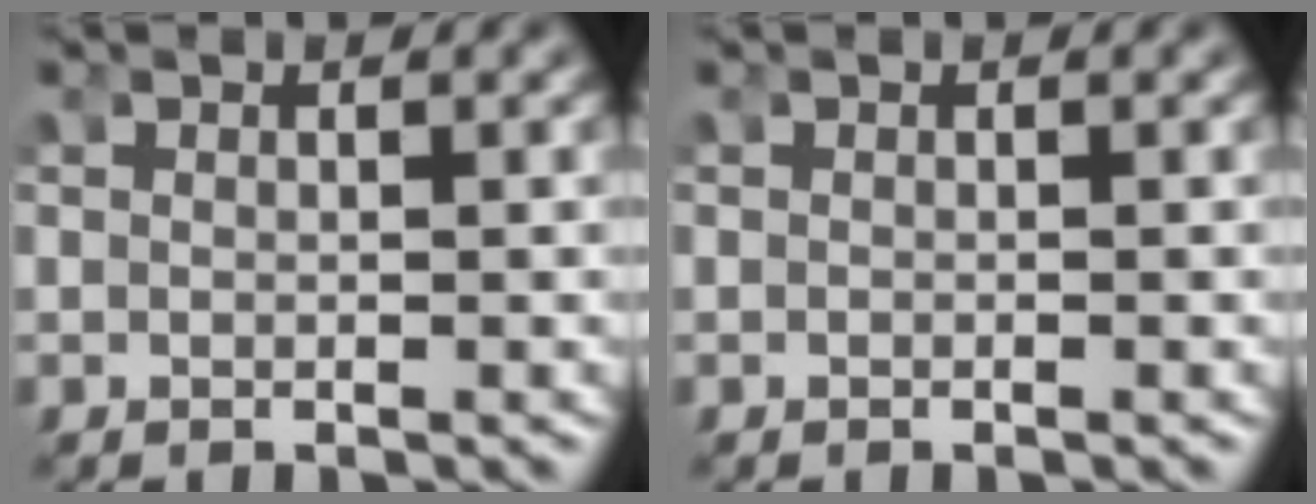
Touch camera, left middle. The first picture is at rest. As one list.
[{"total": 0.0}]